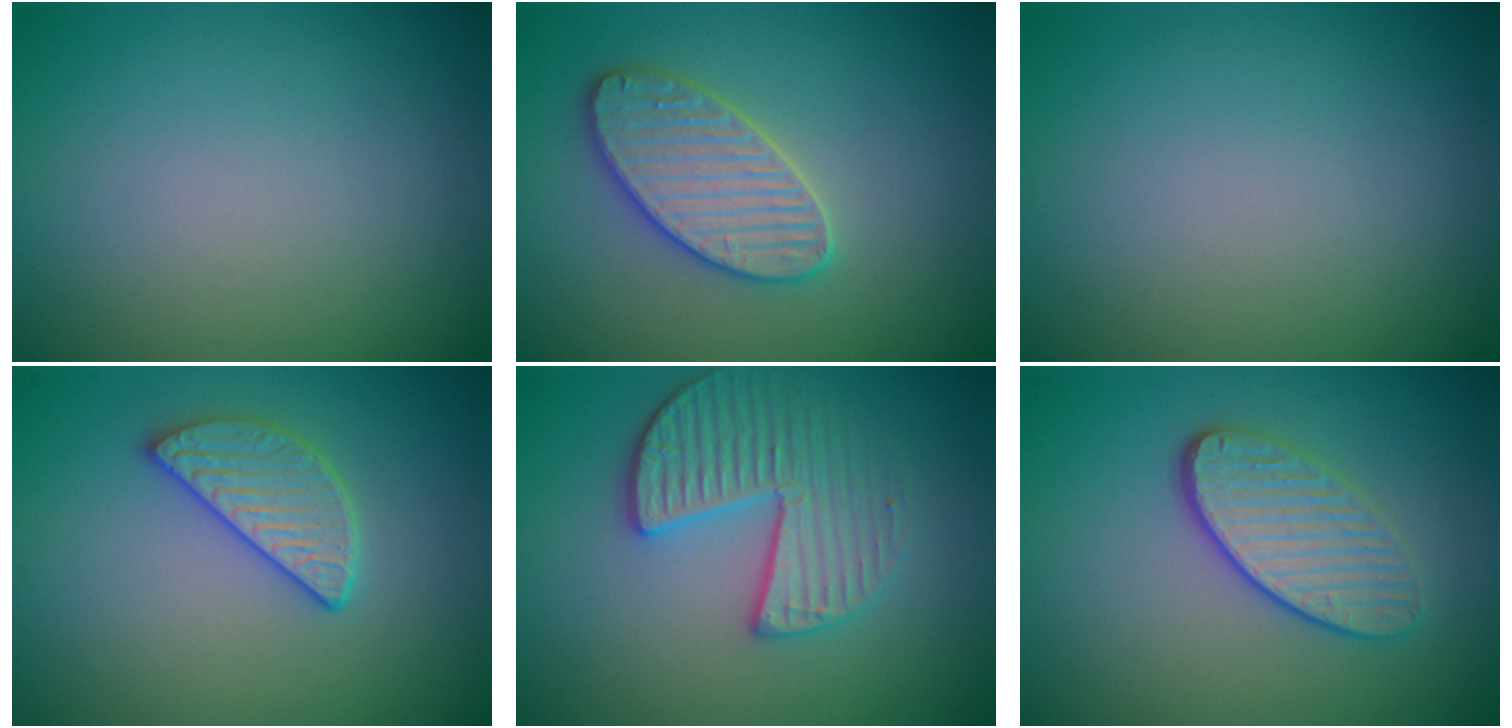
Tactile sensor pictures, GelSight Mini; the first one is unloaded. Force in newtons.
{"total": 3.6, "press": 3.6, "slide": 0.1}
{"total": 0.0}
{"total": 2.9, "press": 2.6, "slide": 1.1}
{"total": 3.6, "press": 3.4, "slide": 1.2}
{"total": 3.8, "press": 3.0, "slide": 2.4}